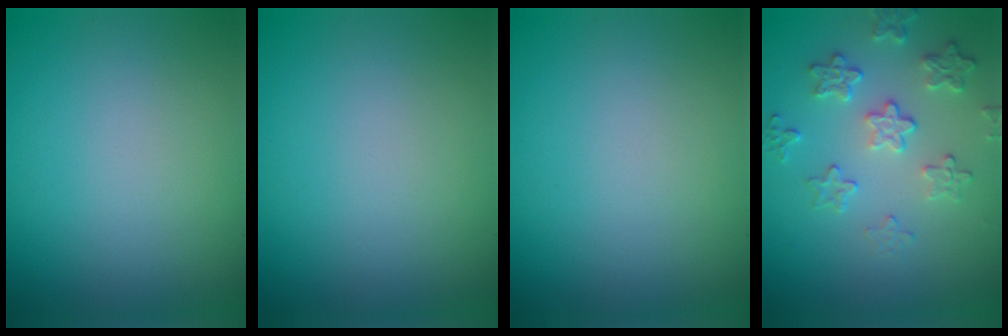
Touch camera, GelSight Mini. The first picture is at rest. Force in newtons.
{"total": 0.0}
{"total": 0.0}
{"total": 3.4, "press": 2.9, "slide": 1.8}